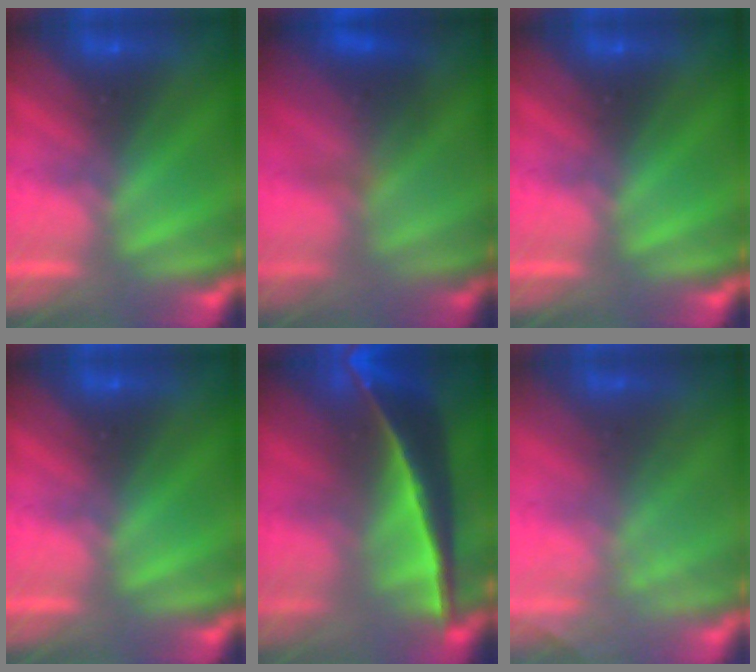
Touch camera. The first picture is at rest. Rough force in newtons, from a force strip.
{"total": 3.6}
{"total": 0.0}
{"total": 0.0}
{"total": 10.8}
{"total": 1.8}